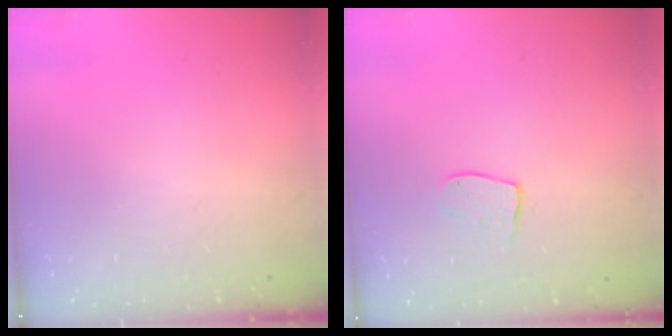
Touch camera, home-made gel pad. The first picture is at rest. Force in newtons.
{"total": 7.0, "press": 7.0, "slide": 0.5}